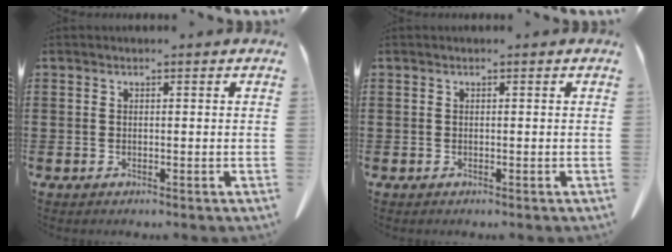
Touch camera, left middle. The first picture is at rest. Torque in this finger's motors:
{"motor_torque": [0.00, 0.00, 0.00, 0.00]}